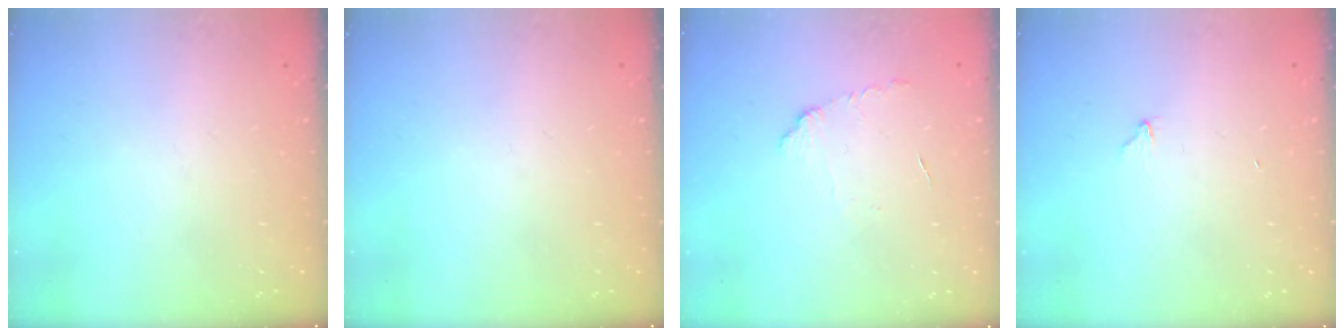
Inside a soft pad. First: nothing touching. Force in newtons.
{"total": 0.0}
{"total": 5.0, "press": 5.0, "slide": 0.3}
{"total": 4.8, "press": 4.8, "slide": 0.3}